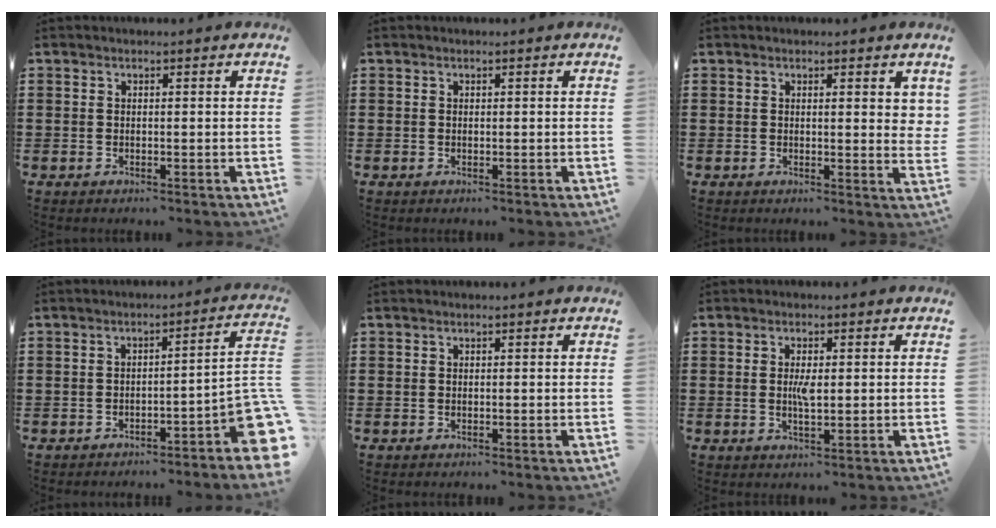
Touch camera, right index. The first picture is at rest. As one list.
[{"total": 0.0}, {"total": 1.7, "force": [0.7, 0.4, 1.5], "torque": [-0.024, 0.000, 0.009]}, {"total": 5.4, "force": [-3.1, 1.0, 4.4], "torque": [-0.065, -0.013, -0.057]}, {"total": 0.0}, {"total": 3.2, "force": [0.1, 1.0, 3.0], "torque": [-0.058, 0.001, 0.001]}]